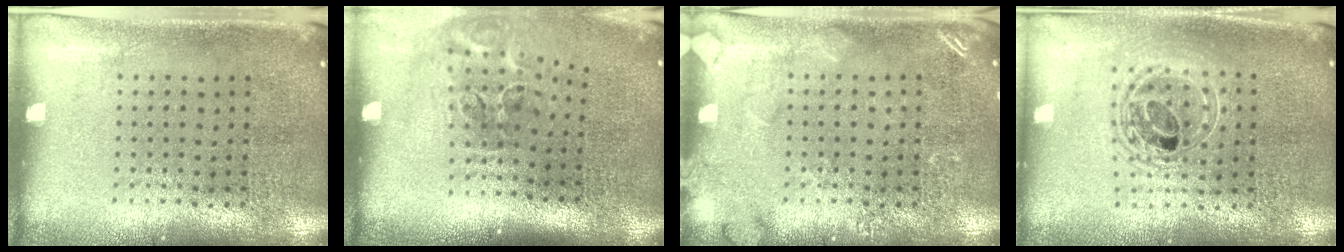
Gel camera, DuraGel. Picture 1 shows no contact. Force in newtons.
{"total": 2.0, "press": 1.2, "slide": 1.7}
{"total": 2.0, "press": 2.0, "slide": 0.4}
{"total": 1.6, "press": 1.3, "slide": 0.9}